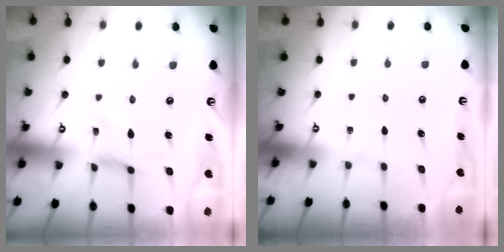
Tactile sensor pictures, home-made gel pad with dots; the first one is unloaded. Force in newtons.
{"total": 0.0}